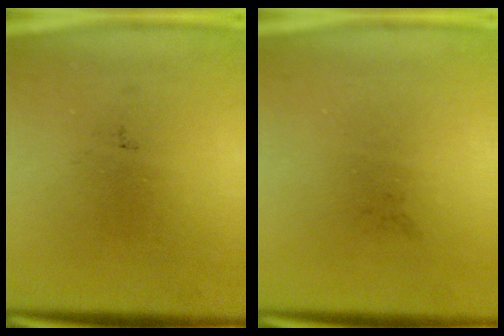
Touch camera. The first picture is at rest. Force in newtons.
{"total": 0.0}